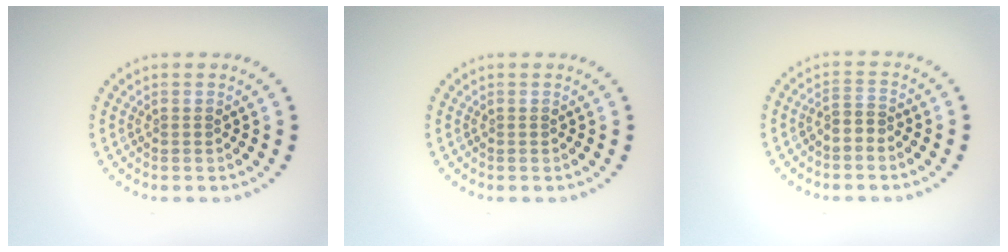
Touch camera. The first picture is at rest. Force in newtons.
{"total": 0.0}
{"total": 1.7, "press": 1.3, "slide": 1.1}